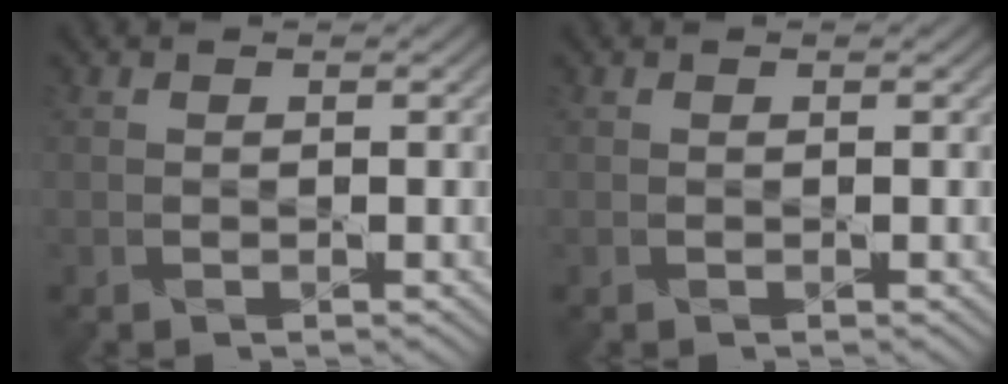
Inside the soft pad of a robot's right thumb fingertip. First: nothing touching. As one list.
[{"total": 0.0}]